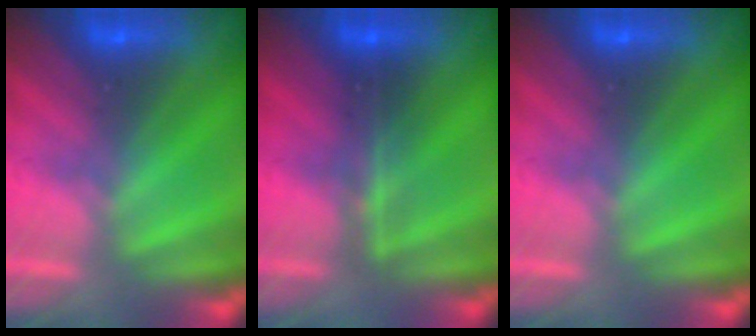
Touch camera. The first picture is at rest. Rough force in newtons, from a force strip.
{"total": 2.4}
{"total": 0.0}